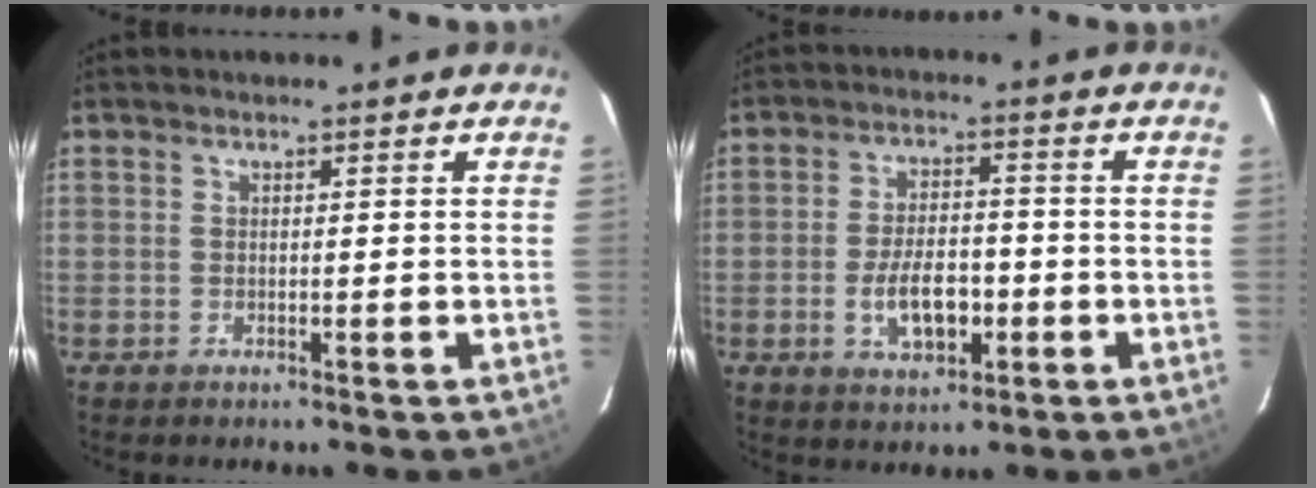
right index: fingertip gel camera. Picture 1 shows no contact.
{"total": 8.4, "force": [-2.6, 4.2, 6.8], "torque": [-0.133, 0.004, -0.036]}